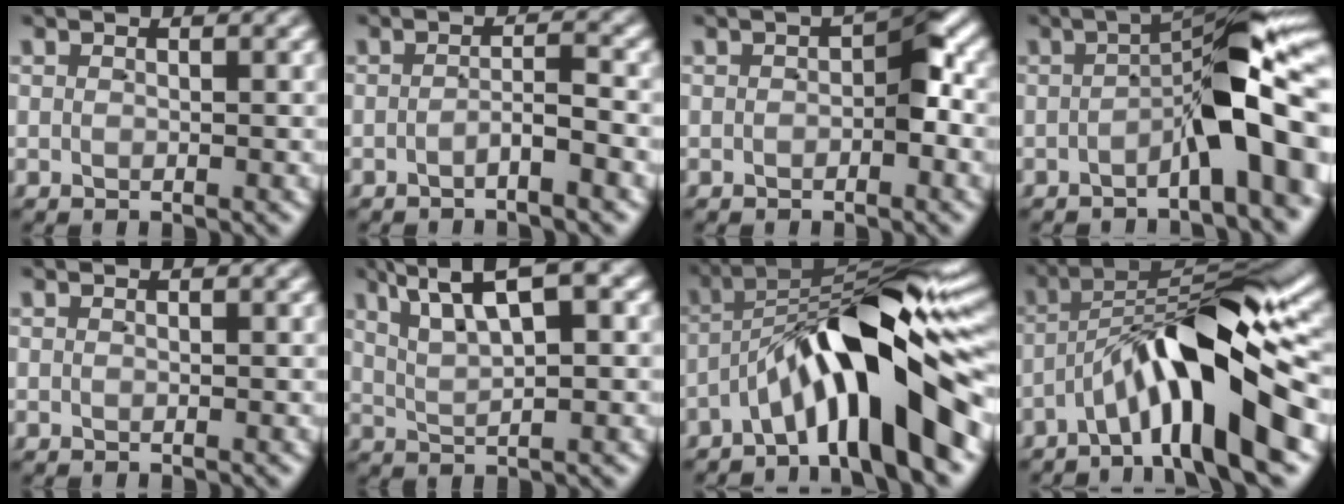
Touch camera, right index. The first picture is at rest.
{"total": 1.8, "force": [-1.5, -0.3, 1.0], "torque": [-0.013, 0.000, -0.027]}
{"total": 2.8, "force": [-0.3, 1.2, 2.5], "torque": [-0.035, -0.005, 0.001]}
{"total": 8.2, "force": [-0.5, 1.7, 8.0], "torque": [-0.102, 0.007, -0.010]}
{"total": 0.0}
{"total": 6.1, "force": [3.6, 1.4, 4.7], "torque": [-0.076, 0.013, 0.061]}
{"total": 13.3, "force": [-1.8, 4.8, 12.3], "torque": [-0.182, 0.004, -0.023]}
{"total": 10.8, "force": [-2.3, 3.5, 10.0], "torque": [-0.157, 0.001, -0.033]}